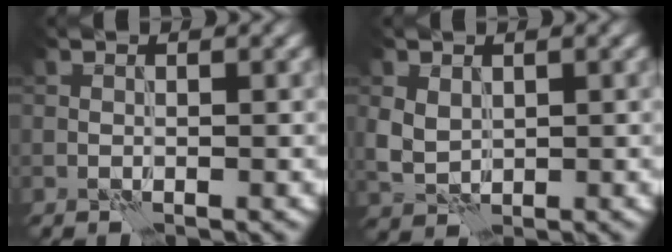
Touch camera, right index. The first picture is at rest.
{"total": 2.4, "force": [0.8, 1.8, 1.5], "torque": [-0.037, 0.001, 0.016]}